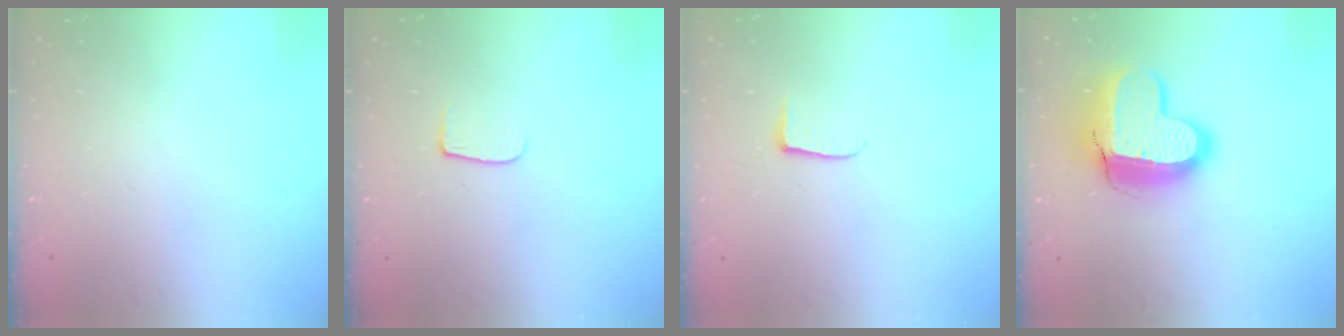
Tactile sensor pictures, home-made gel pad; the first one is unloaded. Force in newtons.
{"total": 6.5, "press": 6.5, "slide": 0.7}
{"total": 4.0, "press": 4.0, "slide": 0.5}
{"total": 14.6, "press": 14.5, "slide": 1.1}